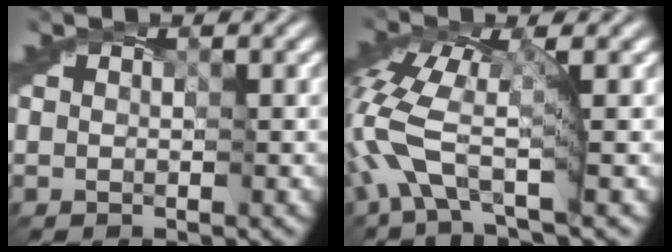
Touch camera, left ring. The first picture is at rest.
{"total": 6.5, "force": [-1.9, 2.4, 5.8], "torque": [-0.143, 0.007, -0.051]}